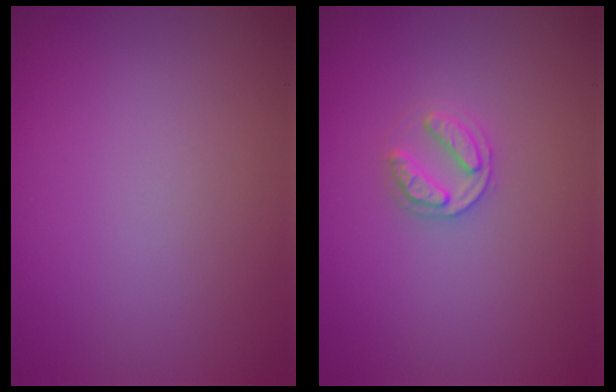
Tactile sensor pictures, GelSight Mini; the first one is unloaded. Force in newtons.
{"total": 2.0, "press": 2.0, "slide": 0.3}